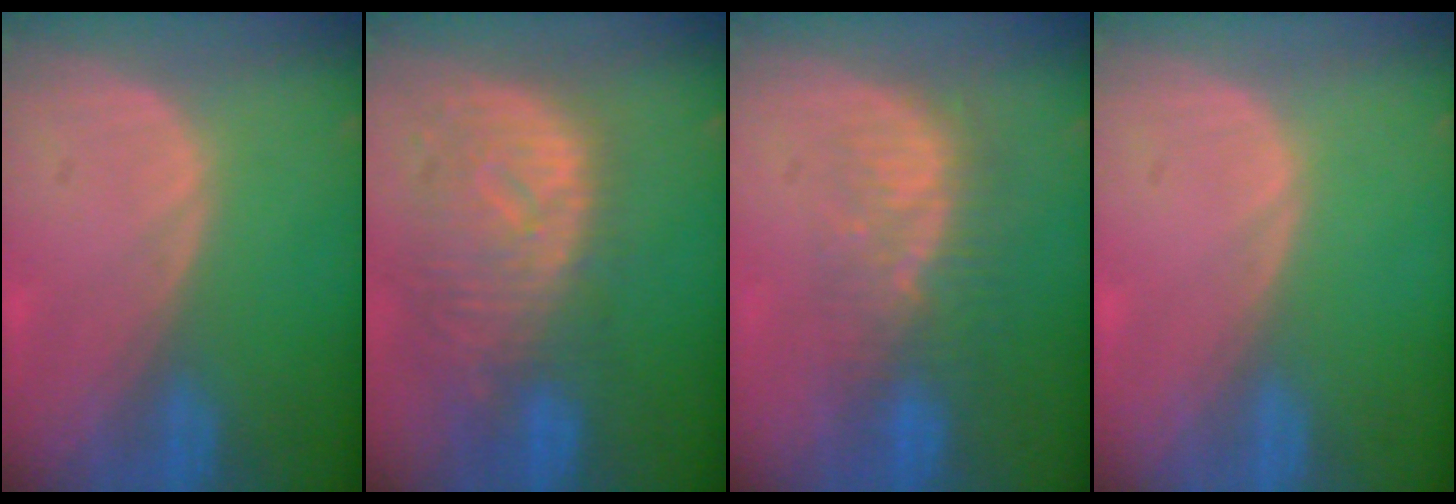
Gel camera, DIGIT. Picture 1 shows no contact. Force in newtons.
{"total": 10.8, "press": 9.6, "slide": 5.0}
{"total": 8.2, "press": 7.2, "slide": 3.8}
{"total": 0.0}